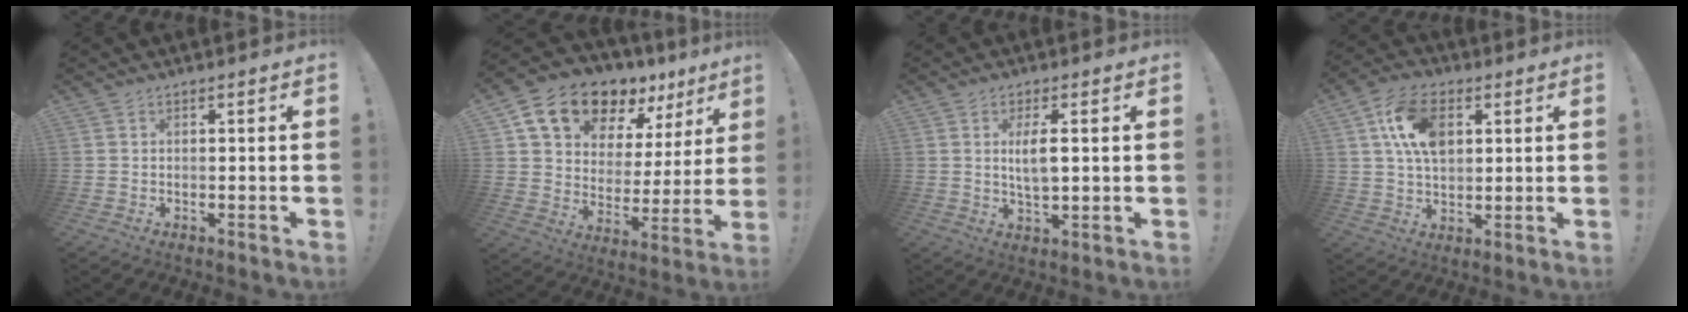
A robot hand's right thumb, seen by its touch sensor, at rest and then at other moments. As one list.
[{"total": 16.0, "force": [11.9, 8.3, 6.7], "torque": [-0.114, -0.083, 0.219]}, {"total": 6.1, "force": [1.1, 2.1, 5.7], "torque": [-0.091, -0.010, 0.012]}, {"total": 13.6, "force": [4.3, 8.6, 9.6], "torque": [-0.163, 0.008, 0.083]}]